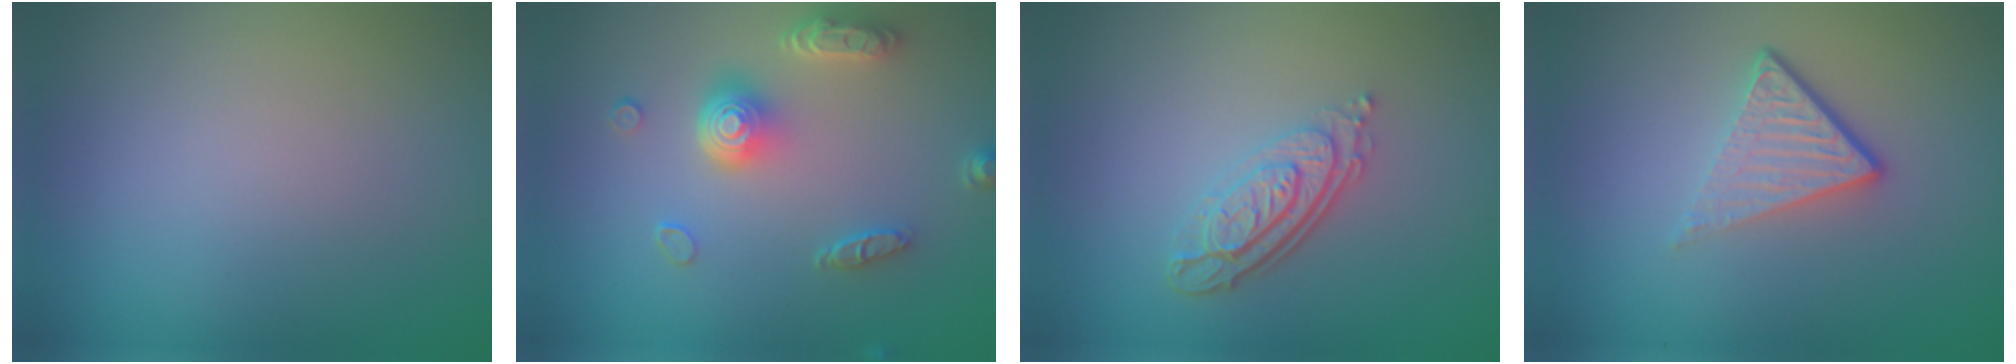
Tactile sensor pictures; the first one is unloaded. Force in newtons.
{"total": 4.9, "press": 3.7, "slide": 3.1}
{"total": 4.1, "press": 2.9, "slide": 2.8}
{"total": 4.1, "press": 2.6, "slide": 3.2}